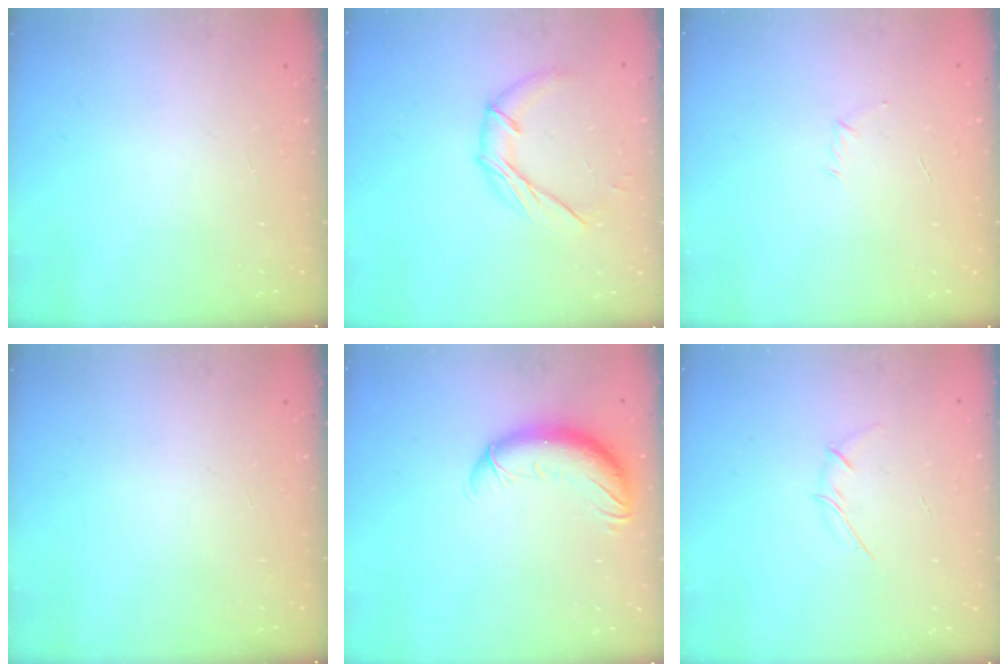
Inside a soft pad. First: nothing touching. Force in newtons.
{"total": 9.1, "press": 9.1, "slide": 0.4}
{"total": 3.5, "press": 3.4, "slide": 0.8}
{"total": 0.0}
{"total": 11.2, "press": 10.9, "slide": 2.4}
{"total": 3.3, "press": 3.1, "slide": 0.9}